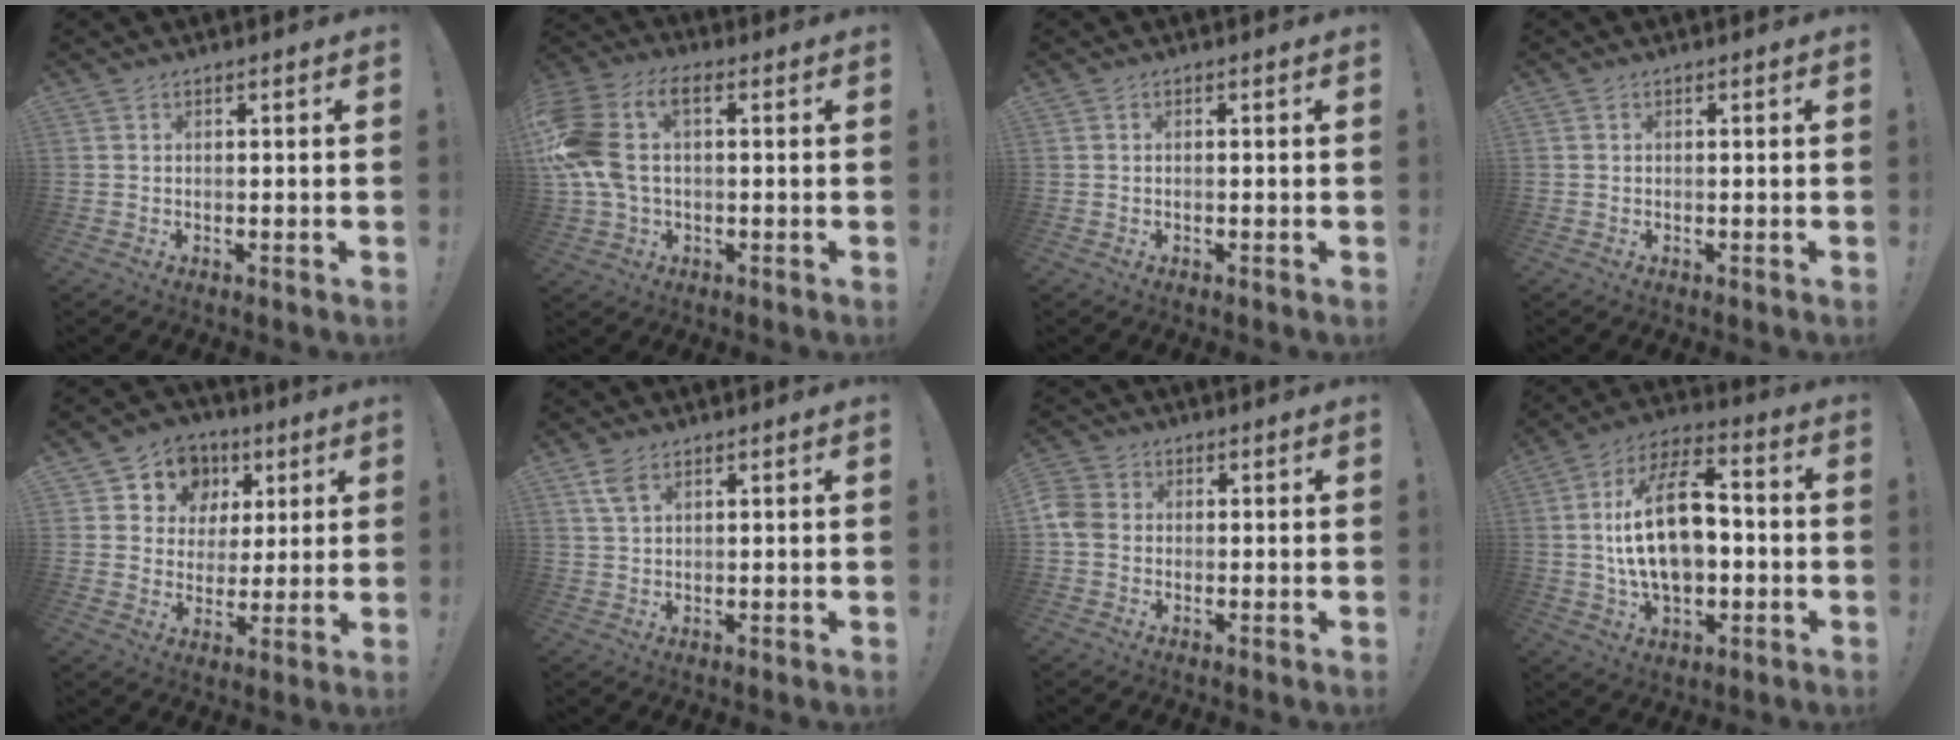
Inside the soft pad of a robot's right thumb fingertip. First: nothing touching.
{"total": 14.4, "force": [2.2, 9.0, 11.0], "torque": [-0.235, -0.001, 0.039]}
{"total": 0.0}
{"total": 0.0}
{"total": 10.6, "force": [4.0, 9.4, 2.9], "torque": [-0.046, -0.021, 0.082]}
{"total": 4.5, "force": [2.5, 2.2, 3.1], "torque": [-0.048, -0.008, 0.044]}
{"total": 4.9, "force": [-0.6, 4.1, 2.5], "torque": [-0.059, 0.012, -0.010]}
{"total": 19.8, "force": [-0.2, 11.6, 16.1], "torque": [-0.279, 0.016, -0.003]}